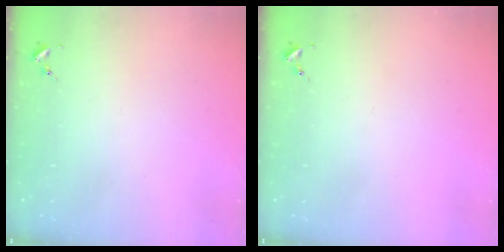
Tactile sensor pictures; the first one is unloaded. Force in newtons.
{"total": 0.0}